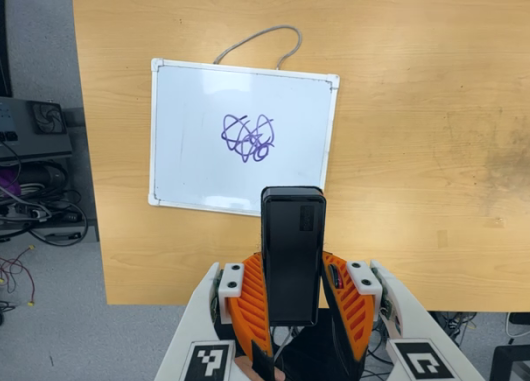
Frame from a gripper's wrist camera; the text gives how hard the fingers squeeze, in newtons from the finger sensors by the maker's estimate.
{"total": 3.9, "left": 2.5, "right": 5.4}